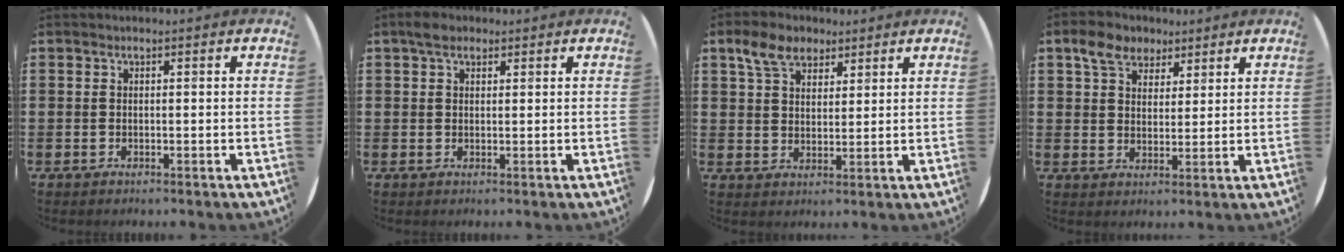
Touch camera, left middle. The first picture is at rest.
{"total": 2.3, "force": [1.7, 1.1, 1.1], "torque": [-0.016, 0.005, 0.030]}
{"total": 5.7, "force": [4.0, 3.4, 2.4], "torque": [-0.052, 0.007, 0.074]}
{"total": 5.2, "force": [3.8, 3.2, 1.5], "torque": [-0.037, 0.008, 0.068]}